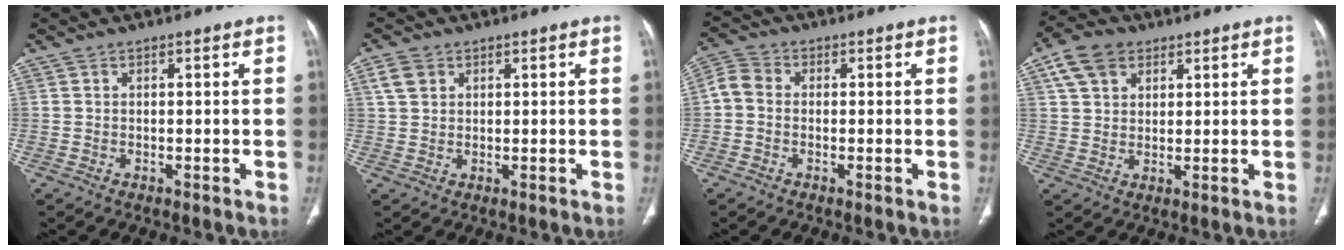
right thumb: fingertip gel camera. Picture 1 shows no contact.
{"total": 4.1, "force": [1.8, 3.0, 2.0], "torque": [-0.033, -0.001, 0.040]}
{"total": 4.3, "force": [-0.3, 3.4, 2.5], "torque": [-0.047, 0.010, -0.019]}
{"total": 7.8, "force": [3.8, 5.4, 4.1], "torque": [-0.064, 0.000, 0.071]}